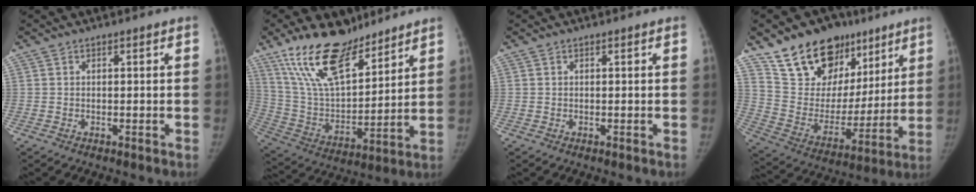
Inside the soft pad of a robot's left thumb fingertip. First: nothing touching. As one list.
[{"total": 20.3, "force": [14.5, 8.2, 11.5], "torque": [-0.174, -0.069, 0.275]}, {"total": 0.0}, {"total": 22.1, "force": [14.4, 14.0, 9.2], "torque": [-0.100, -0.052, 0.251]}]